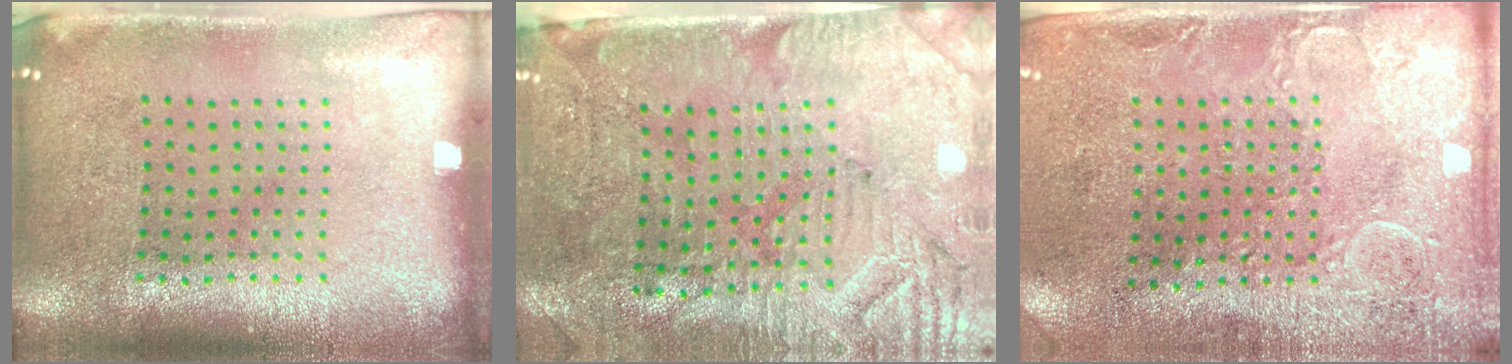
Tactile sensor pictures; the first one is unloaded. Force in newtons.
{"total": 3.3, "press": 3.0, "slide": 1.3}
{"total": 2.9, "press": 2.3, "slide": 1.8}